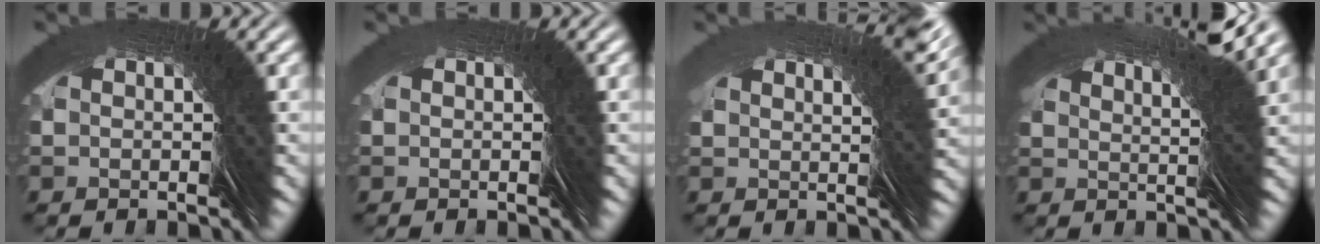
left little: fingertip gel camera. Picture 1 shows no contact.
{"total": 0.6, "force": [0.1, -0.3, -0.5], "torque": [0.010, 0.001, 0.001]}
{"total": 5.1, "force": [1.9, -4.5, -1.4], "torque": [0.057, 0.043, 0.020]}
{"total": 6.2, "force": [3.5, -5.0, -0.6], "torque": [0.026, 0.055, 0.047]}